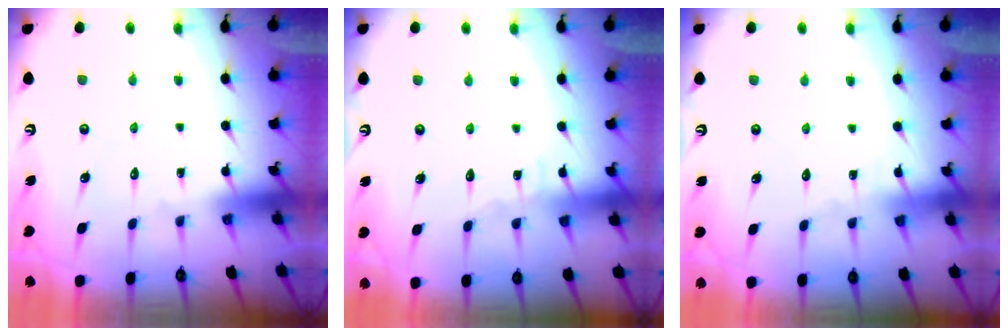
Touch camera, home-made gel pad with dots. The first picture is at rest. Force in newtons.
{"total": 5.5, "press": 5.5, "slide": 0.4}
{"total": 2.5, "press": 2.5, "slide": 0.3}